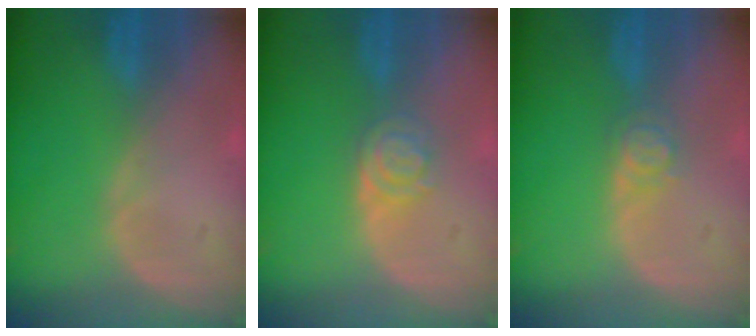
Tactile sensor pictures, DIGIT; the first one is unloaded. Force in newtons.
{"total": 3.9, "press": 3.5, "slide": 1.7}
{"total": 2.6, "press": 2.6, "slide": 0.3}